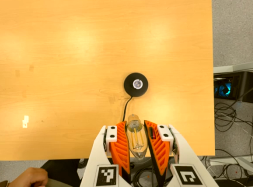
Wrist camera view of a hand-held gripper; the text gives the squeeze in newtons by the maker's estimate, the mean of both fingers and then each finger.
{"total": 21.8, "left": 23.4, "right": 20.2}